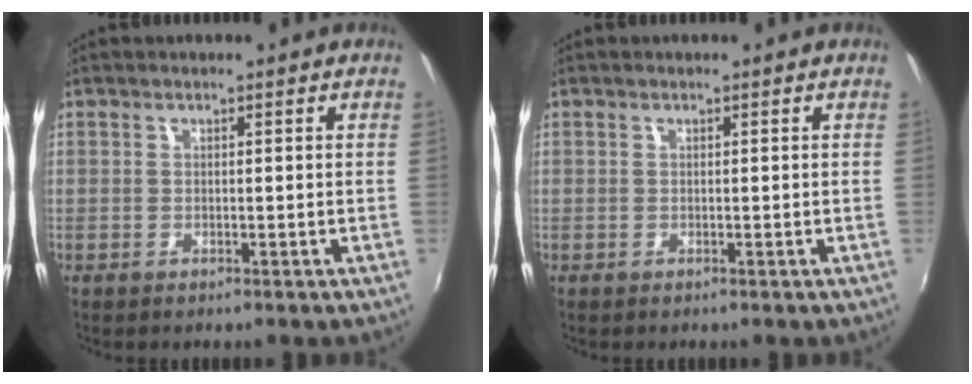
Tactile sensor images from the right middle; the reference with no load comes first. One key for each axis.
{"total": 0.0}